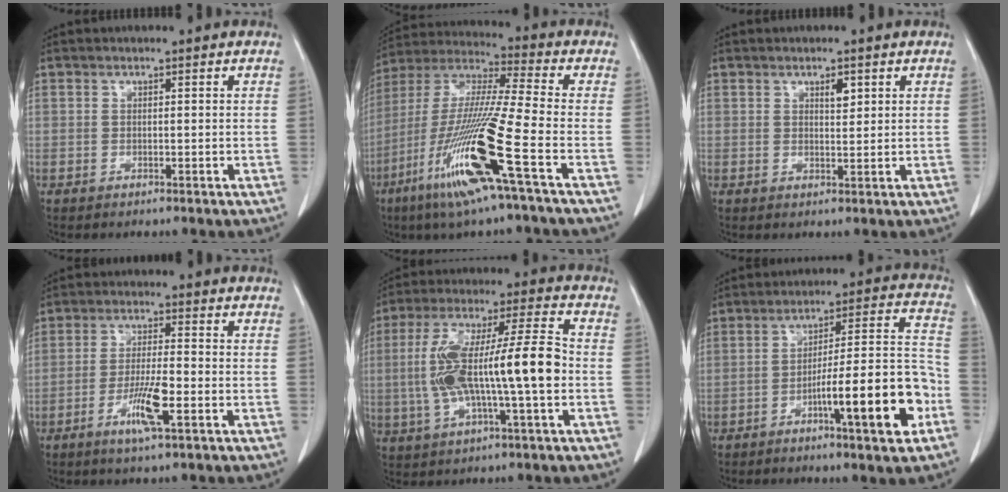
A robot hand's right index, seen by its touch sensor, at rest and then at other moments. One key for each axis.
{"total": 18.2, "fx": -7.8, "fy": -0.9, "fz": 16.4, "tx": -0.355, "ty": -0.036, "tz": -0.155}
{"total": 2.0, "fx": 1.0, "fy": 0.7, "fz": 1.5, "tx": -0.024, "ty": -0.004, "tz": 0.018}
{"total": 6.7, "fx": -2.9, "fy": 0.5, "fz": 6.0, "tx": -0.120, "ty": -0.008, "tz": -0.052}
{"total": 15.0, "fx": -1.6, "fy": 1.6, "fz": 14.9, "tx": -0.287, "ty": 0.024, "tz": -0.025}
{"total": 15.4, "fx": -6.4, "fy": 1.2, "fz": 13.9, "tx": -0.210, "ty": 0.014, "tz": -0.094}